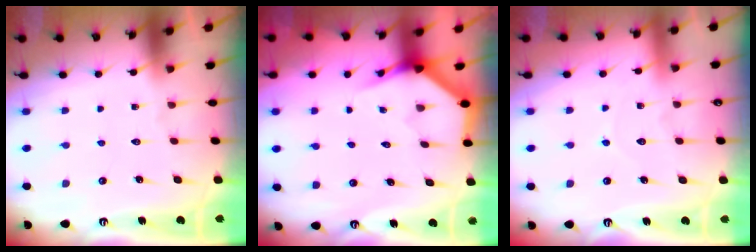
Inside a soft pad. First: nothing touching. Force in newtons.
{"total": 4.0, "press": 4.0, "slide": 0.2}
{"total": 4.8, "press": 4.7, "slide": 0.5}